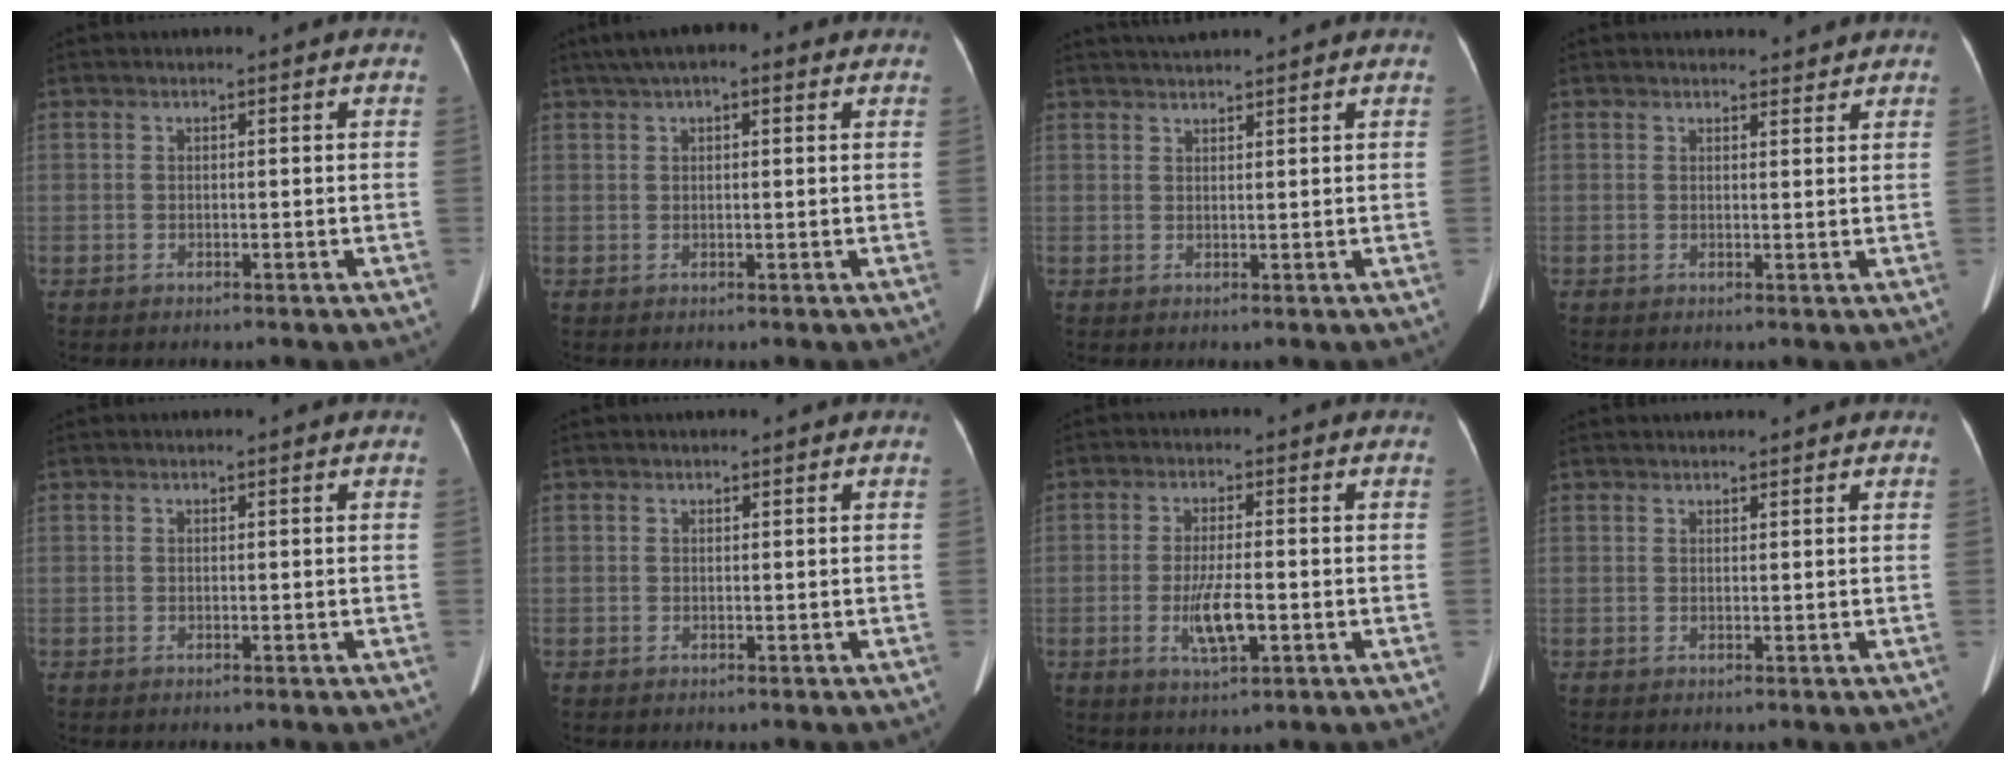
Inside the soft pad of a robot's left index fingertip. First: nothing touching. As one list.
[{"total": 6.7, "force": [4.3, 1.9, 4.8], "torque": [-0.069, 0.033, 0.064]}, {"total": 5.6, "force": [5.1, 0.0, 2.2], "torque": [-0.032, 0.022, 0.073]}, {"total": 3.7, "force": [3.5, 1.0, 0.5], "torque": [0.002, -0.008, 0.040]}, {"total": 0.0}, {"total": 0.5, "force": [0.0, 0.5, -0.2], "torque": [0.007, 0.002, 0.003]}, {"total": 5.0, "force": [-1.7, 0.8, 4.6], "torque": [-0.092, -0.017, -0.024]}, {"total": 3.9, "force": [3.7, 0.5, 1.1], "torque": [-0.010, 0.016, 0.043]}]